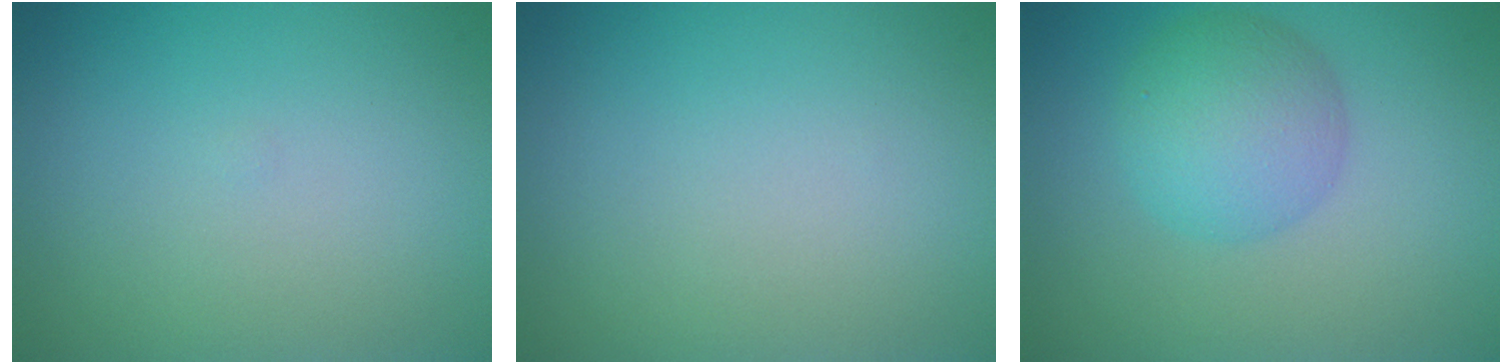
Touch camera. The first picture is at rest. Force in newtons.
{"total": 0.0}
{"total": 4.7, "press": 4.7, "slide": 0.1}